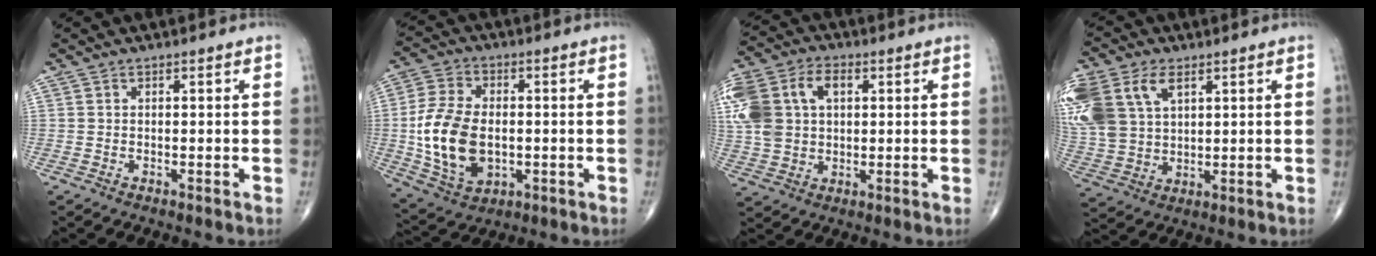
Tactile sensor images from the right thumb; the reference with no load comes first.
{"total": 15.3, "force": [-1.2, 9.7, 11.8], "torque": [-0.223, -0.001, -0.013]}
{"total": 17.9, "force": [4.0, 12.6, 12.0], "torque": [-0.278, 0.029, 0.077]}
{"total": 19.9, "force": [7.7, 13.3, 12.6], "torque": [-0.319, 0.022, 0.156]}